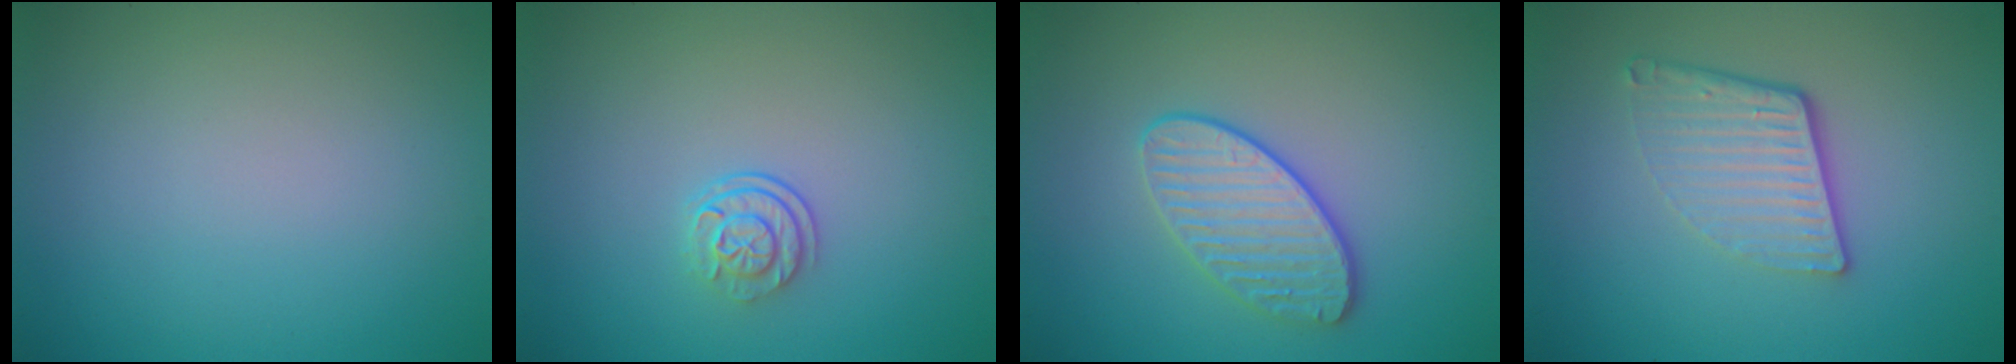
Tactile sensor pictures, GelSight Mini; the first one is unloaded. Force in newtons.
{"total": 2.3, "press": 1.7, "slide": 1.5}
{"total": 3.4, "press": 3.2, "slide": 1.0}
{"total": 4.4, "press": 2.9, "slide": 3.3}